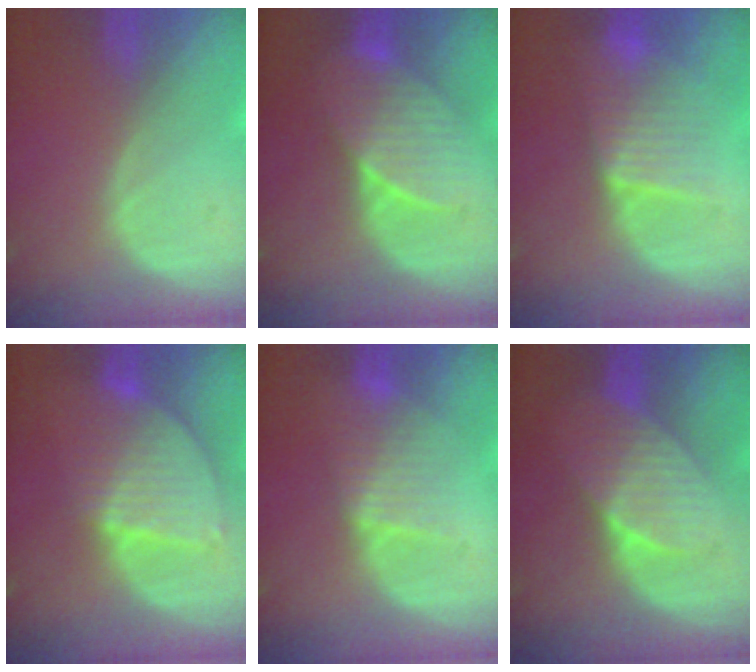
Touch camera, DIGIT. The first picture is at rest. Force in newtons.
{"total": 7.2, "press": 7.1, "slide": 1.4}
{"total": 6.3, "press": 6.3, "slide": 0.8}
{"total": 8.6, "press": 7.5, "slide": 4.1}
{"total": 5.0, "press": 4.9, "slide": 0.4}
{"total": 7.4, "press": 7.0, "slide": 2.2}